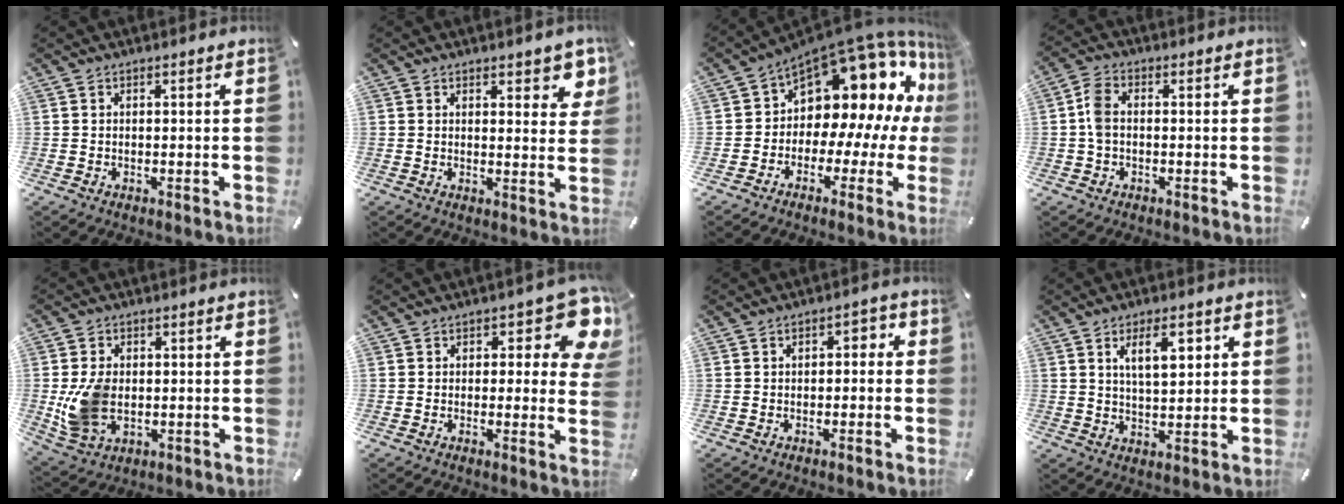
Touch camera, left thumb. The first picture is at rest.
{"total": 5.6, "force": [4.0, 2.8, 2.8], "torque": [-0.018, -0.027, 0.064]}
{"total": 14.6, "force": [6.4, 9.7, 8.7], "torque": [-0.113, -0.076, 0.108]}
{"total": 4.5, "force": [-0.2, 2.8, 3.5], "torque": [-0.077, 0.005, -0.005]}
{"total": 10.0, "force": [-0.6, 7.5, 6.7], "torque": [-0.153, 0.002, -0.008]}
{"total": 10.5, "force": [4.4, 5.0, 8.1], "torque": [-0.087, -0.030, 0.073]}
{"total": 2.6, "force": [-1.1, 1.8, 1.5], "torque": [-0.030, 0.017, -0.027]}
{"total": 8.1, "force": [3.5, 3.8, 6.3], "torque": [-0.094, -0.007, 0.052]}